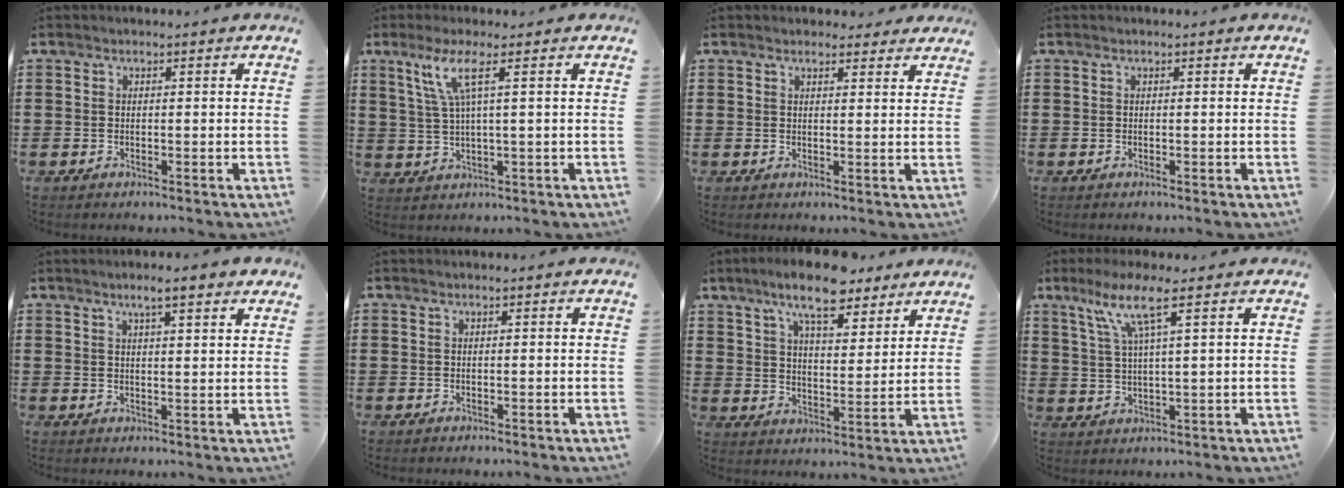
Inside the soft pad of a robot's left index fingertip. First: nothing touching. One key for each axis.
{"total": 5.8, "fx": 2.2, "fy": 0.1, "fz": 5.4, "tx": -0.119, "ty": -0.005, "tz": 0.033}
{"total": 2.2, "fx": 2.0, "fy": 0.7, "fz": 0.5, "tx": -0.007, "ty": -0.001, "tz": 0.037}
{"total": 0.0}
{"total": 4.3, "fx": 3.2, "fy": 0.3, "fz": 3.0, "tx": -0.065, "ty": 0.002, "tz": 0.054}
{"total": 0.0}
{"total": 10.3, "fx": 8.1, "fy": 2.8, "fz": 5.7, "tx": -0.117, "ty": -0.018, "tz": 0.147}
{"total": 7.6, "fx": 3.9, "fy": 0.5, "fz": 6.5, "tx": -0.136, "ty": 0.005, "tz": 0.066}